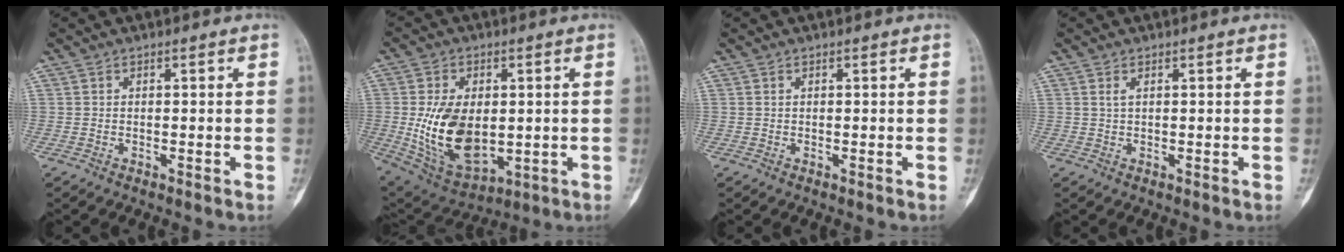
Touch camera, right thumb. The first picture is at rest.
{"total": 16.1, "force": [-0.8, 9.7, 12.9], "torque": [-0.217, -0.007, 0.013]}
{"total": 0.0}
{"total": 0.9, "force": [0.4, 0.4, 0.7], "torque": [-0.017, 0.005, 0.009]}